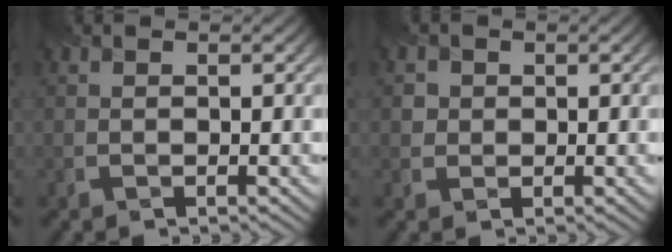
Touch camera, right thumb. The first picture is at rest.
{"total": 1.6, "force": [0.2, 1.5, 0.3], "torque": [-0.007, -0.002, 0.004]}